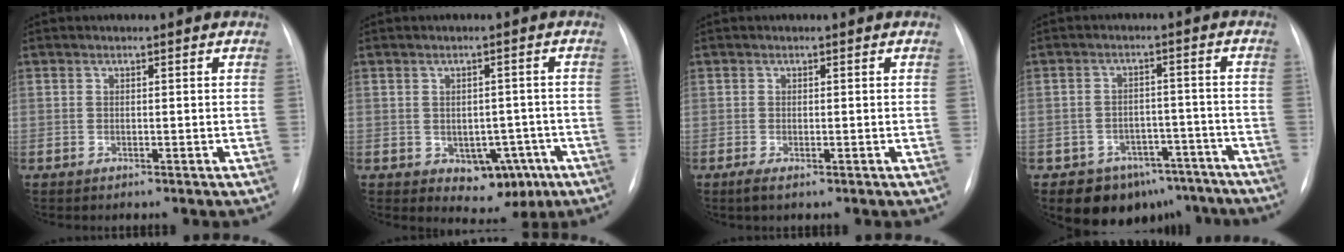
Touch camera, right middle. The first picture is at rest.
{"total": 6.6, "force": [-2.4, 4.4, 4.3], "torque": [-0.039, 0.012, -0.015]}
{"total": 1.3, "force": [-0.6, 0.3, 1.1], "torque": [-0.021, -0.005, -0.007]}
{"total": 10.5, "force": [-7.7, 6.8, 1.9], "torque": [-0.001, 0.039, -0.093]}